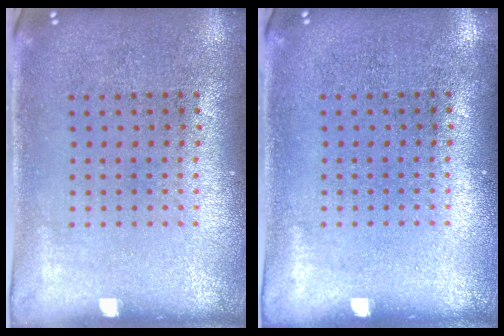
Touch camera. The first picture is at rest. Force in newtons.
{"total": 0.0}